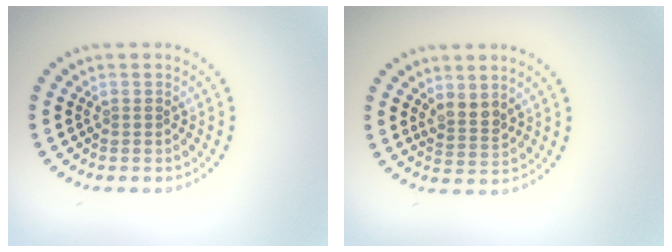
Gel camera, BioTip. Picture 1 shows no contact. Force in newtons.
{"total": 2.0, "press": 1.7, "slide": 1.2}